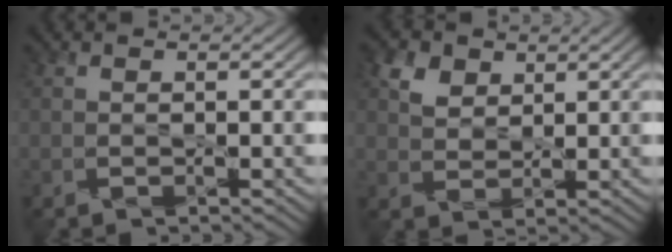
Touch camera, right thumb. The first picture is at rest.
{"total": 3.7, "force": [2.5, 2.4, 1.0], "torque": [-0.030, 0.007, 0.049]}